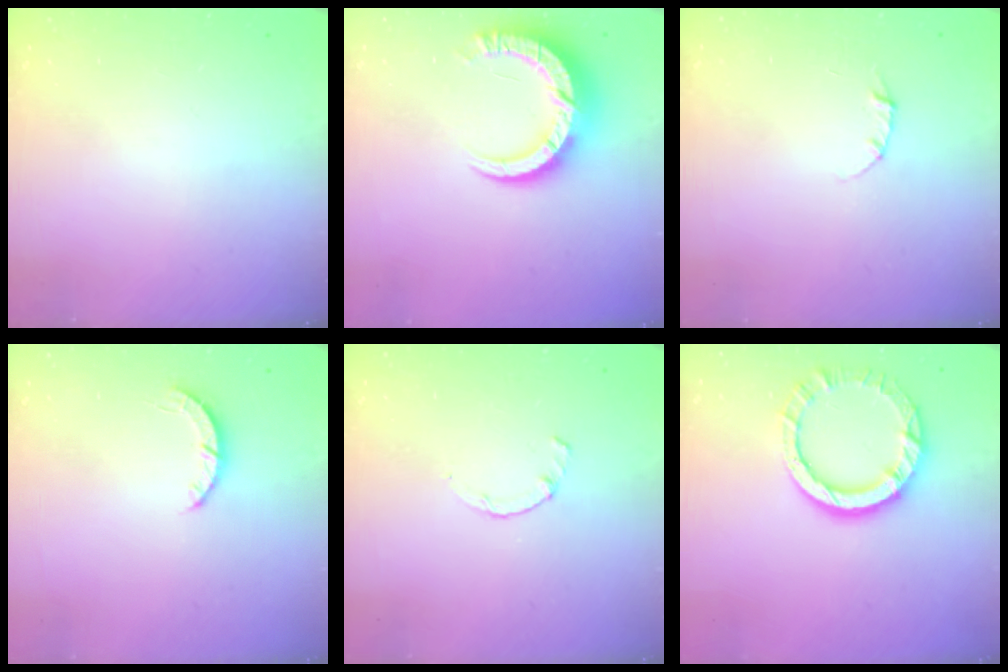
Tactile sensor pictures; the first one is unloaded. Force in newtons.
{"total": 10.0, "press": 10.0, "slide": 1.1}
{"total": 3.3, "press": 3.2, "slide": 0.3}
{"total": 2.8, "press": 2.8, "slide": 0.4}
{"total": 0.9, "press": 0.8, "slide": 0.3}
{"total": 9.6, "press": 9.6, "slide": 0.5}